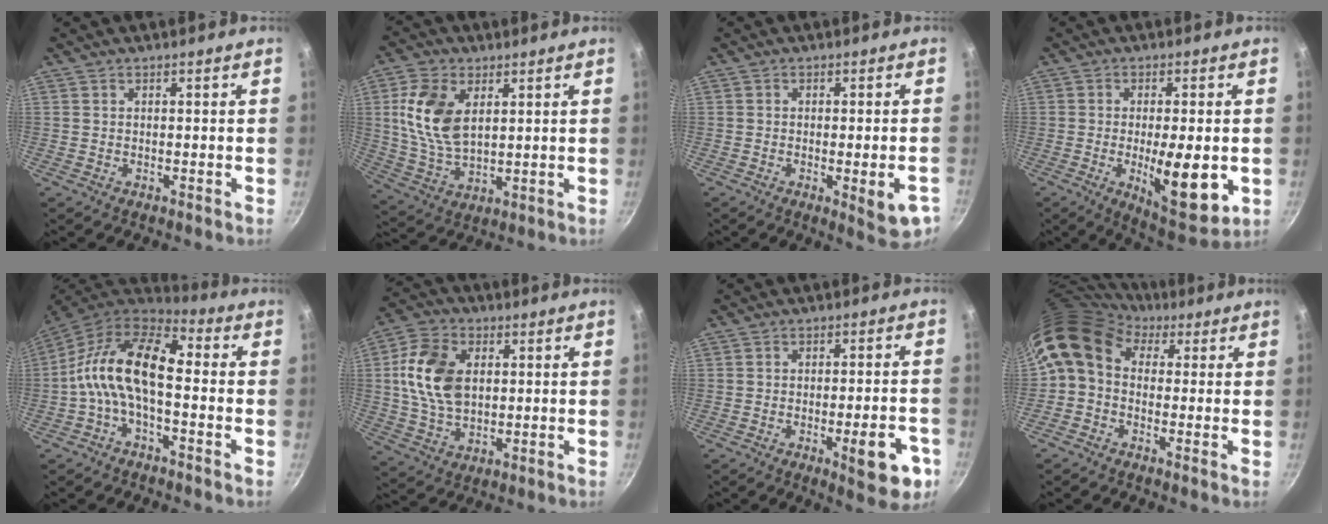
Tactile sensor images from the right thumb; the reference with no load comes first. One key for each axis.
{"total": 12.5, "fx": 3.4, "fy": 7.4, "fz": 9.5, "tx": -0.179, "ty": -0.017, "tz": 0.073}
{"total": 7.8, "fx": -2.7, "fy": 2.1, "fz": 7.0, "tx": -0.071, "ty": 0.000, "tz": -0.031}
{"total": 13.5, "fx": -2.6, "fy": 4.5, "fz": 12.5, "tx": -0.171, "ty": -0.007, "tz": -0.028}
{"total": 13.8, "fx": -1.3, "fy": 7.0, "fz": 11.8, "tx": -0.213, "ty": 0.039, "tz": -0.045}
{"total": 13.2, "fx": 2.1, "fy": 8.9, "fz": 9.5, "tx": -0.163, "ty": 0.001, "tz": 0.037}
{"total": 10.7, "fx": -4.3, "fy": 3.4, "fz": 9.2, "tx": -0.090, "ty": 0.019, "tz": -0.051}
{"total": 10.6, "fx": 2.3, "fy": 8.3, "fz": 6.2, "tx": -0.111, "ty": 0.022, "tz": 0.017}